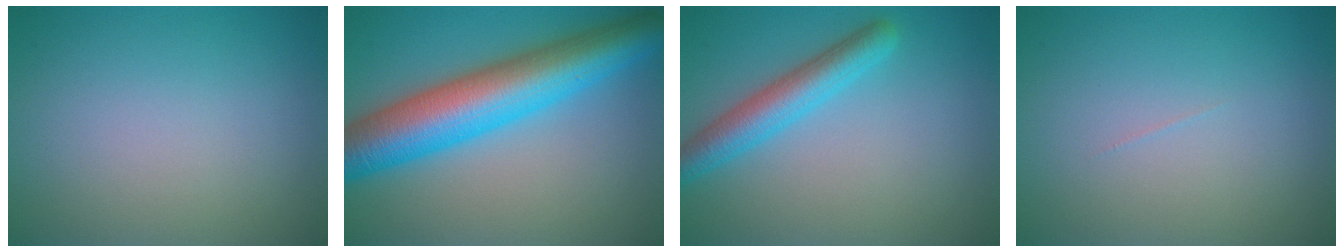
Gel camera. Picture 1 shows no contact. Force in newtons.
{"total": 10.6, "press": 10.6, "slide": 0.1}
{"total": 4.1, "press": 4.1, "slide": 0.1}
{"total": 0.0}